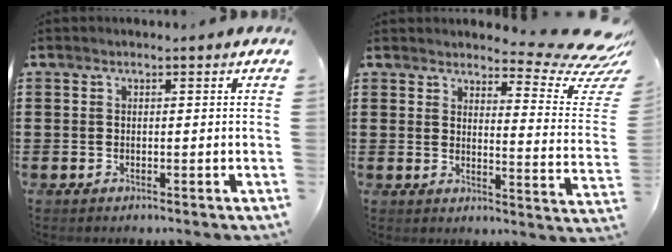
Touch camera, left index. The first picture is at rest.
{"total": 7.4, "force": [6.0, 1.4, 4.1], "torque": [-0.054, -0.051, 0.096]}